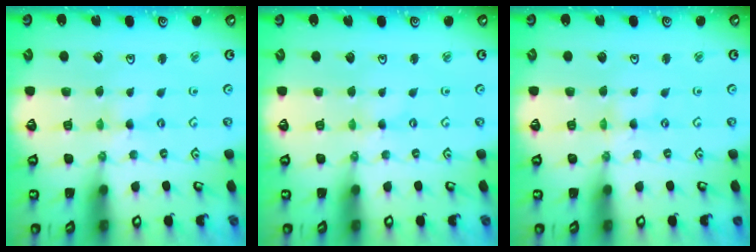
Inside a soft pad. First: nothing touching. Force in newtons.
{"total": 0.0}
{"total": 0.0}